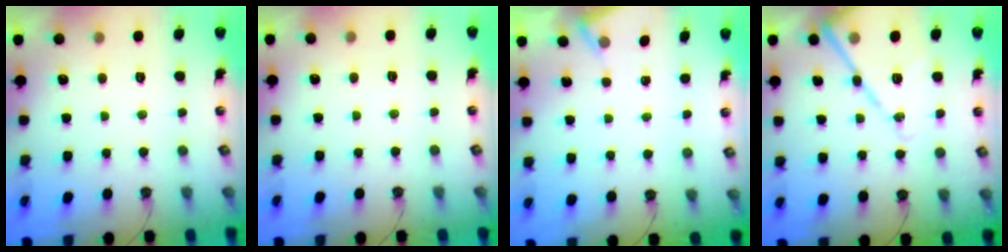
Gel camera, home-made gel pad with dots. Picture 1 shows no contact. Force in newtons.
{"total": 4.1, "press": 4.0, "slide": 0.7}
{"total": 2.6, "press": 2.6, "slide": 0.4}
{"total": 17.2, "press": 17.1, "slide": 1.5}